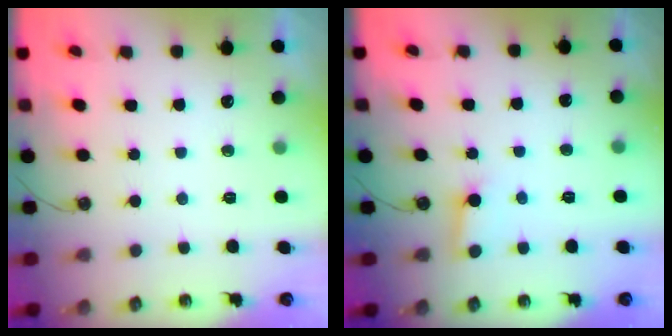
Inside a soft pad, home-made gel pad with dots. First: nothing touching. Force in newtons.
{"total": 2.6, "press": 2.6, "slide": 0.4}